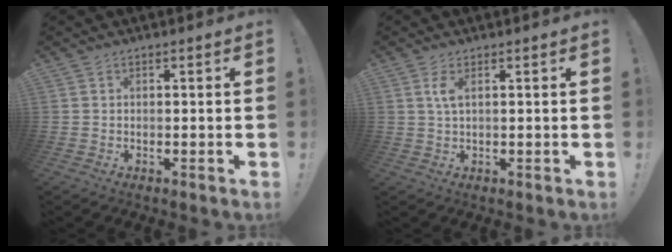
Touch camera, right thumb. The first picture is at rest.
{"total": 3.1, "force": [1.1, 0.9, 2.8], "torque": [-0.056, 0.001, 0.018]}